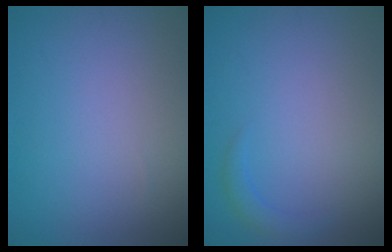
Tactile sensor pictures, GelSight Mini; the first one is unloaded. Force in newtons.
{"total": 1.2, "press": 1.2, "slide": 0.1}